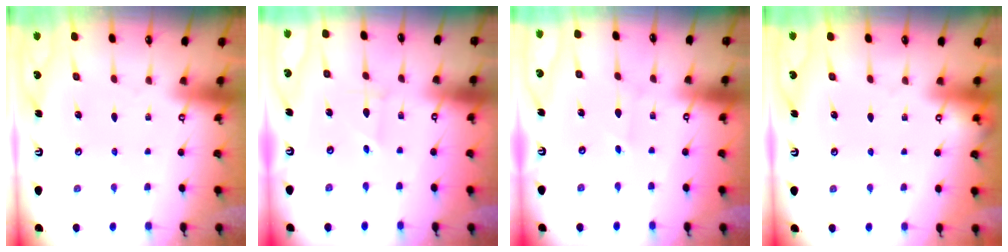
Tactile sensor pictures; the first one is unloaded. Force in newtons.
{"total": 1.0, "press": 1.0, "slide": 0.1}
{"total": 0.8, "press": 0.8, "slide": 0.0}
{"total": 0.0}